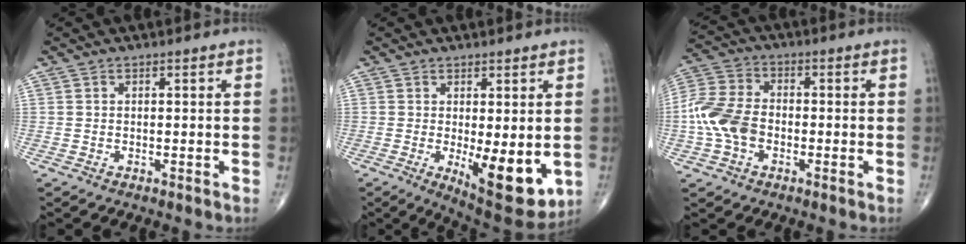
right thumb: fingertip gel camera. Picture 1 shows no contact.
{"total": 11.8, "force": [-1.8, 4.3, 10.8], "torque": [-0.138, -0.029, -0.011]}
{"total": 10.5, "force": [-2.3, 7.2, 7.3], "torque": [-0.154, 0.026, -0.054]}